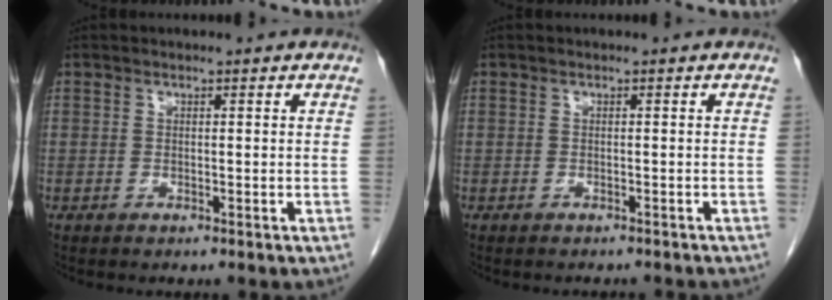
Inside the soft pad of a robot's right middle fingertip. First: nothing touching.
{"total": 2.5, "force": [-2.5, 0.4, 0.4], "torque": [-0.010, -0.005, -0.028]}